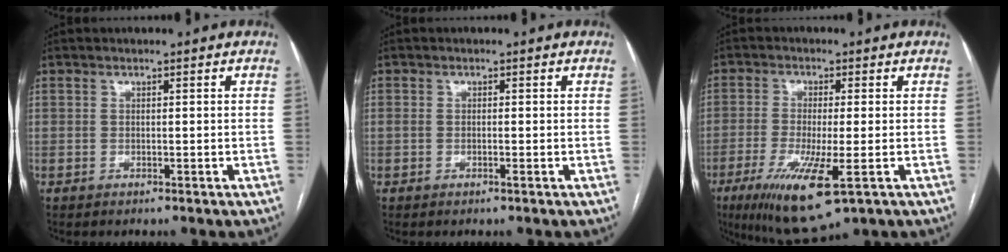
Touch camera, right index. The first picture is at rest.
{"total": 0.7, "force": [-0.2, 0.2, 0.7], "torque": [-0.009, 0.004, -0.003]}
{"total": 10.5, "force": [-4.7, 1.8, 9.2], "torque": [-0.171, -0.032, -0.075]}